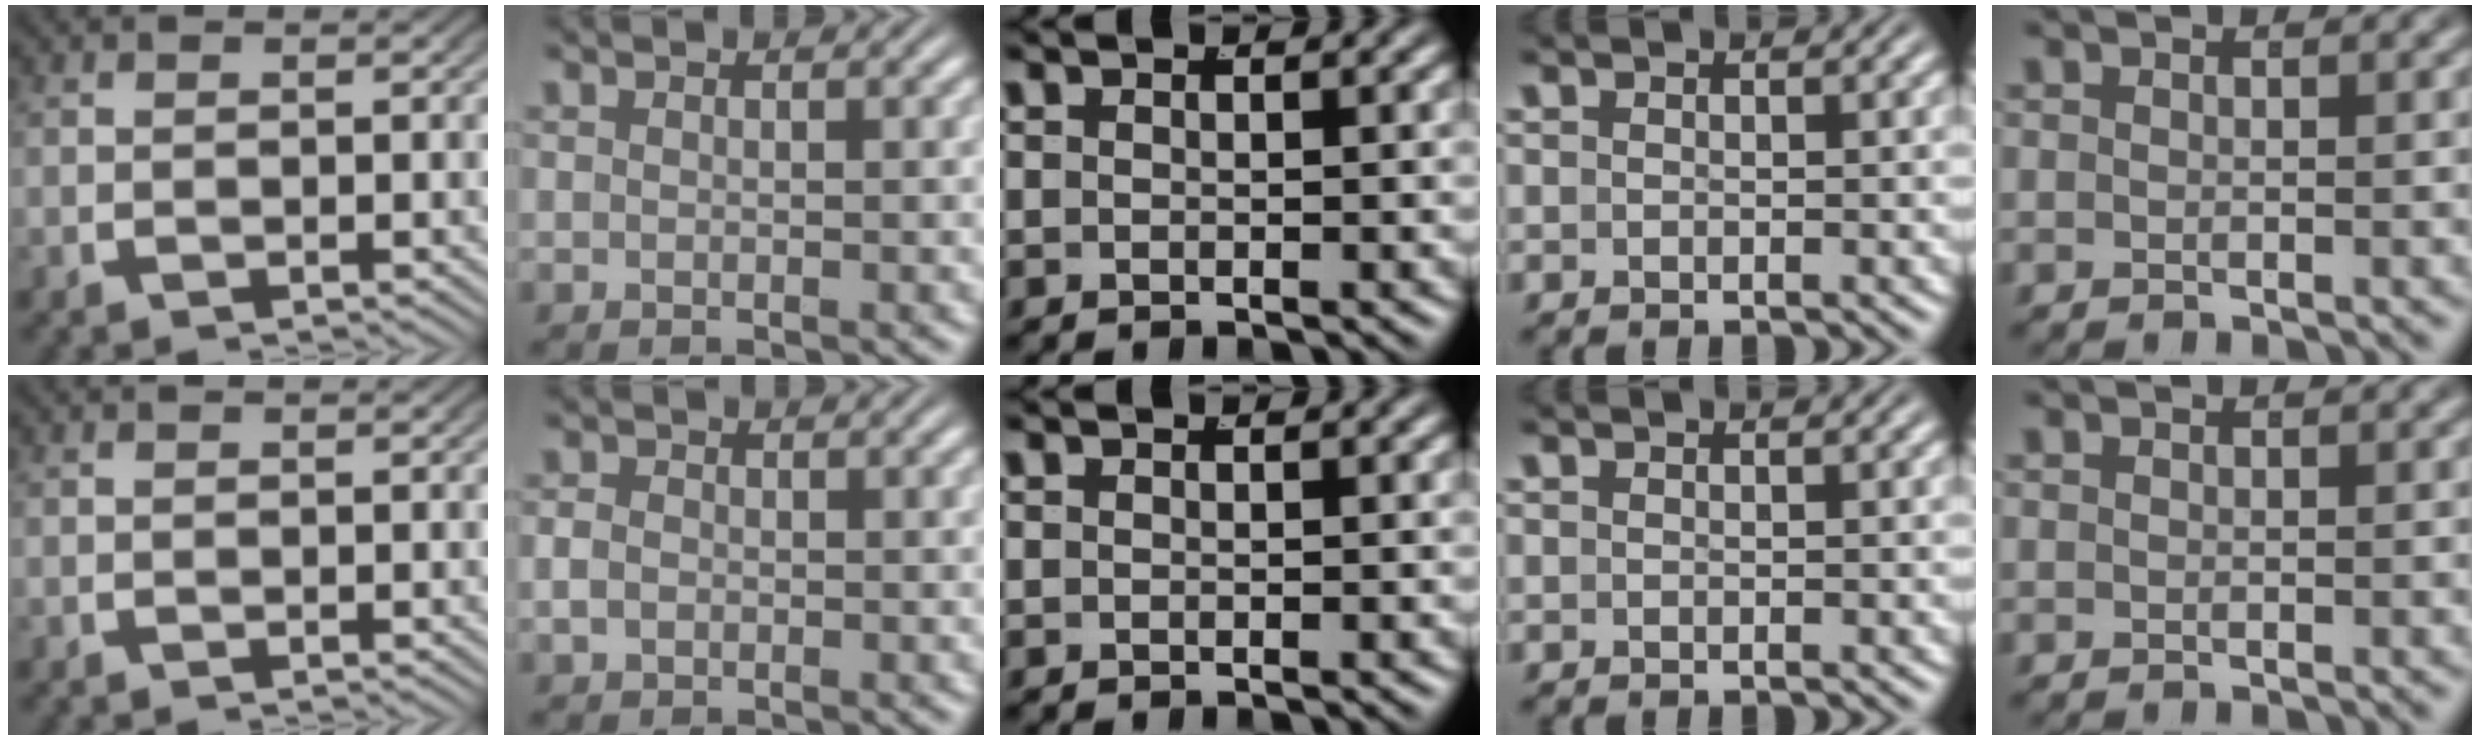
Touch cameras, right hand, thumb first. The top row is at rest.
{"index": {"total": 1.6, "force": [-0.4, 1.3, 0.8], "torque": [-0.024, -0.006, -0.005]}}